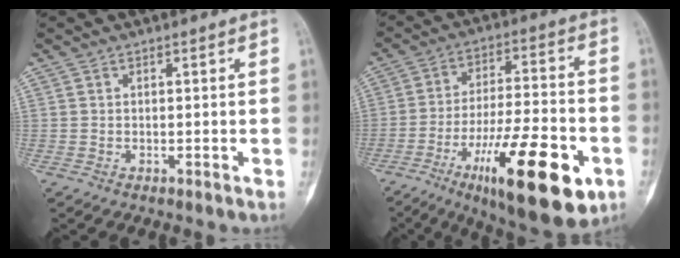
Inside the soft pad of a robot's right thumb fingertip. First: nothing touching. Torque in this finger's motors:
{"motor_torque": [1.48, 1.75, 0.67, -0.87, 0.08]}